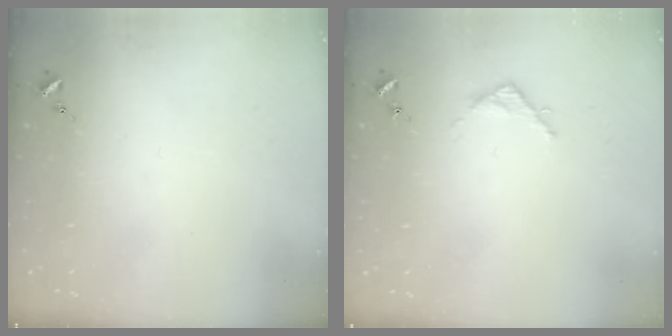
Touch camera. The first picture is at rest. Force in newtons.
{"total": 3.1, "press": 3.1, "slide": 0.4}